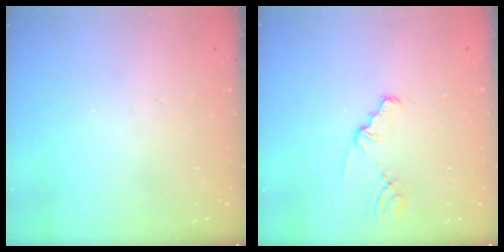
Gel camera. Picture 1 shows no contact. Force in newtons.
{"total": 1.6, "press": 1.6, "slide": 0.1}